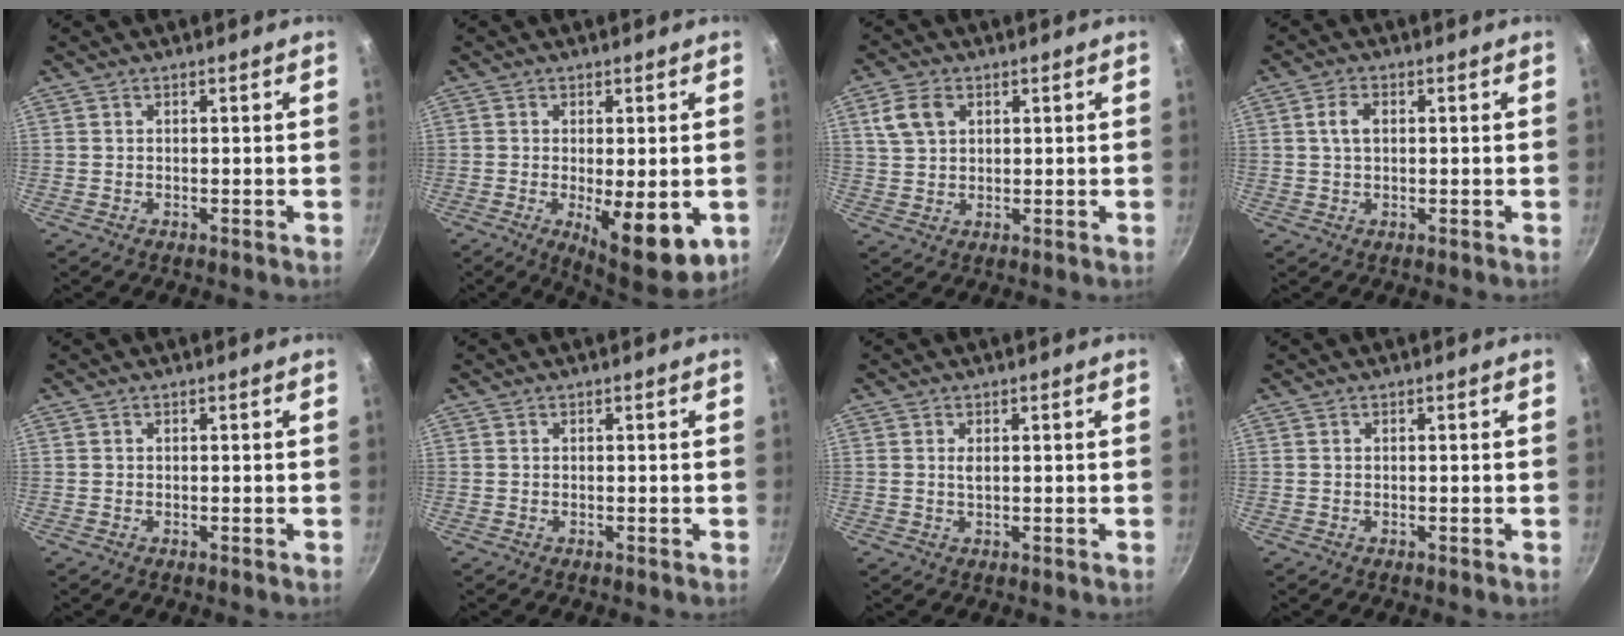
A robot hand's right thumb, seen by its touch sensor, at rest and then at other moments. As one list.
[{"total": 12.3, "force": [-3.4, 4.4, 11.0], "torque": [-0.144, -0.023, -0.037]}, {"total": 5.8, "force": [2.3, 4.0, 3.6], "torque": [-0.063, 0.002, 0.047]}, {"total": 3.3, "force": [0.6, 1.9, 2.6], "torque": [-0.053, 0.003, 0.010]}, {"total": 0.0}, {"total": 0.0}, {"total": 1.2, "force": [0.3, 0.5, 1.0], "torque": [-0.021, -0.002, 0.008]}, {"total": 0.0}]